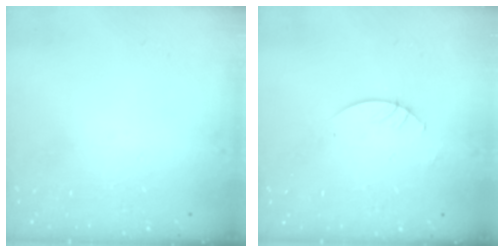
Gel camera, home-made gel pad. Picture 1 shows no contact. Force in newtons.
{"total": 3.0, "press": 2.9, "slide": 0.3}